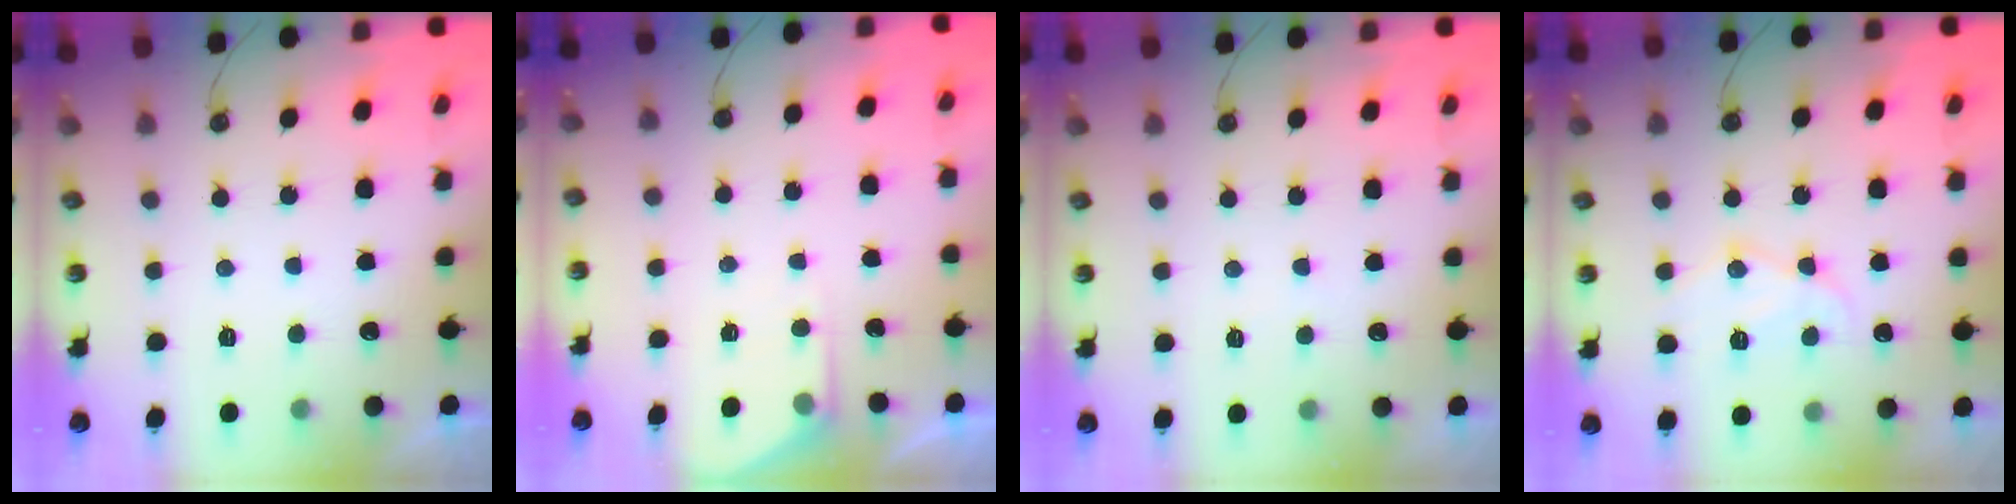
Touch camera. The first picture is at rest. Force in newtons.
{"total": 3.9, "press": 3.9, "slide": 0.4}
{"total": 3.0, "press": 2.9, "slide": 0.5}
{"total": 12.6, "press": 12.6, "slide": 1.1}